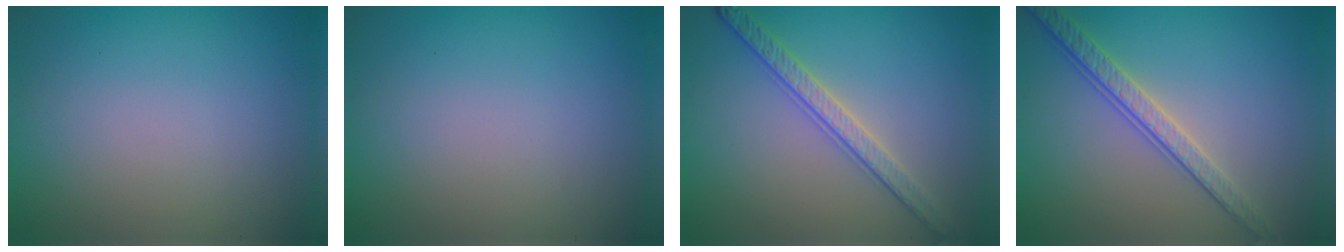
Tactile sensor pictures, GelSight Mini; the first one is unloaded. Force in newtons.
{"total": 0.0}
{"total": 3.3, "press": 2.9, "slide": 1.5}
{"total": 3.6, "press": 3.2, "slide": 1.7}